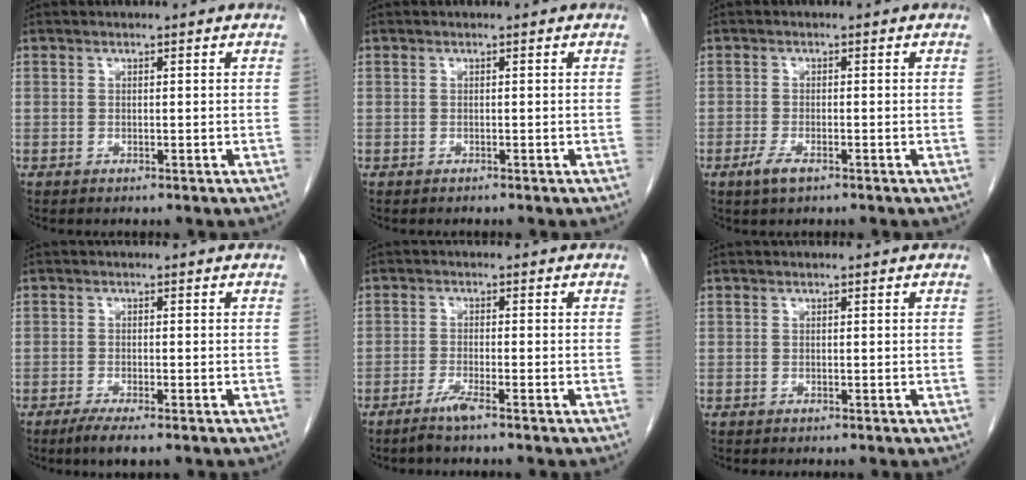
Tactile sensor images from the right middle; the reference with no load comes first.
{"total": 0.0}
{"total": 2.5, "force": [-1.5, 0.7, 1.8], "torque": [-0.043, -0.004, -0.030]}
{"total": 3.2, "force": [-2.2, 0.2, 2.3], "torque": [-0.044, -0.010, -0.039]}
{"total": 2.5, "force": [-1.9, -0.4, 1.6], "torque": [-0.039, -0.005, -0.041]}
{"total": 0.0}